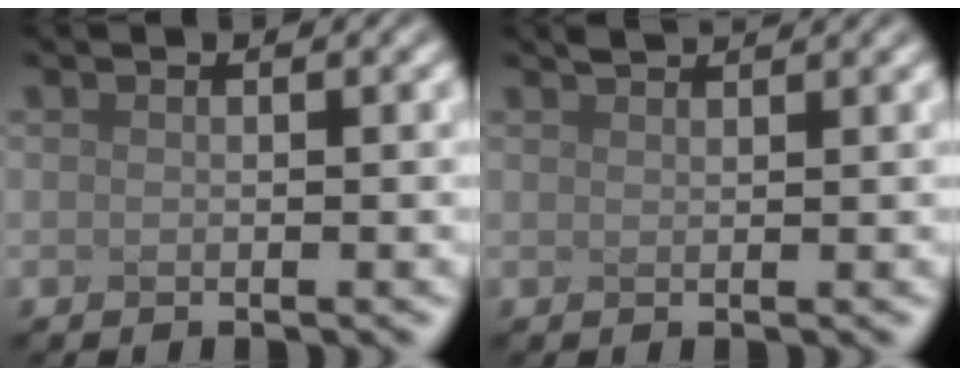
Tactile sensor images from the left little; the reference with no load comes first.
{"total": 2.0, "force": [1.8, 0.3, 0.7], "torque": [-0.004, 0.012, 0.013]}